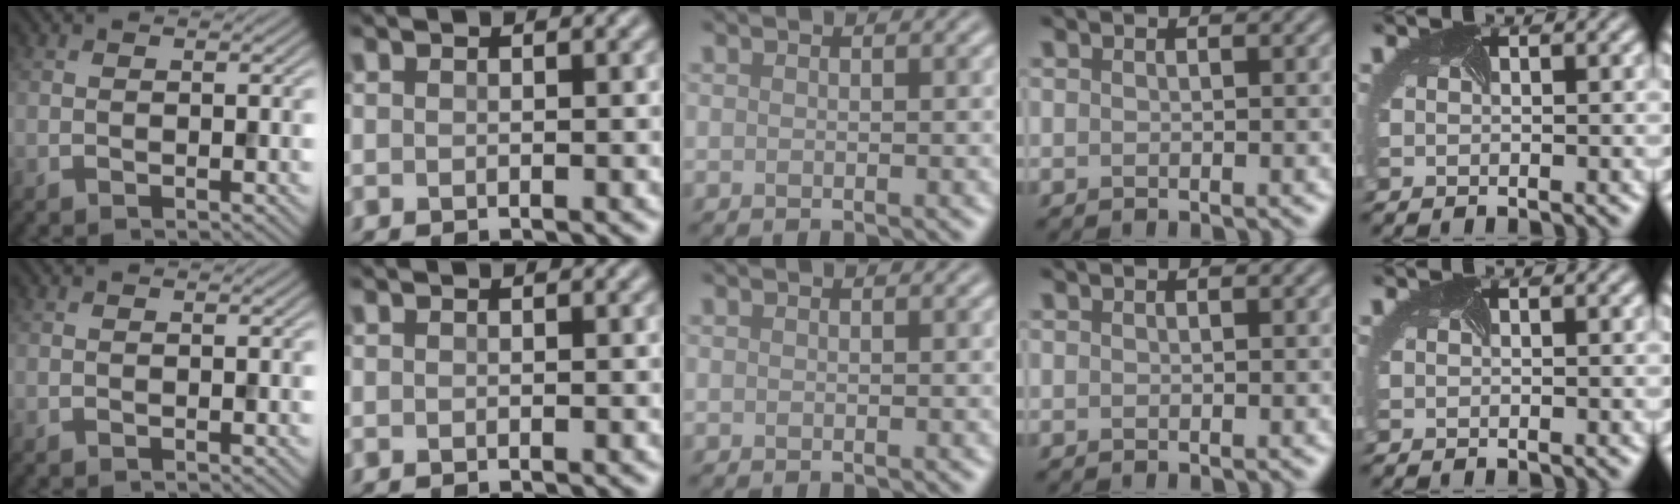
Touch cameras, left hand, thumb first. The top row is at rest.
{}